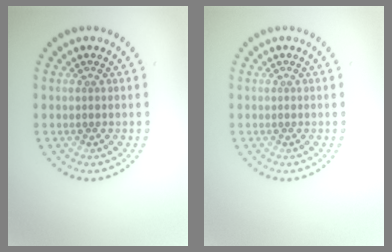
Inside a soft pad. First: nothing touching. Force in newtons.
{"total": 0.0}